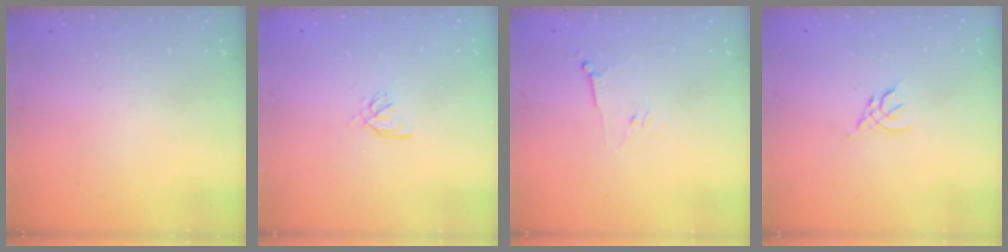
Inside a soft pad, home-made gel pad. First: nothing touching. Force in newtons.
{"total": 1.7, "press": 1.6, "slide": 0.5}
{"total": 3.0, "press": 2.9, "slide": 0.8}
{"total": 2.5, "press": 2.4, "slide": 0.7}